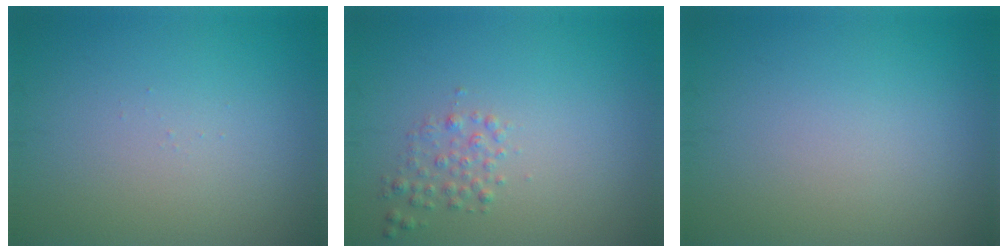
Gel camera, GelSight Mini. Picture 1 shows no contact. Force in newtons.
{"total": 1.5, "press": 1.5, "slide": 0.0}
{"total": 0.0}